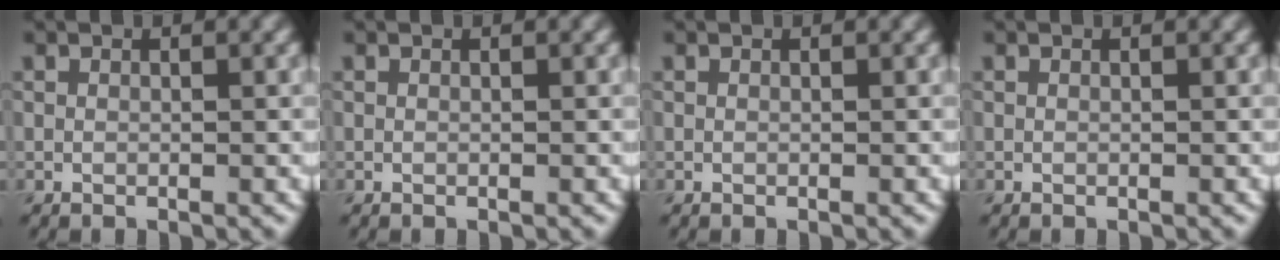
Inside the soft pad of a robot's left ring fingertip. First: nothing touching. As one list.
[{"total": 0.0}, {"total": 0.0}, {"total": 0.0}]